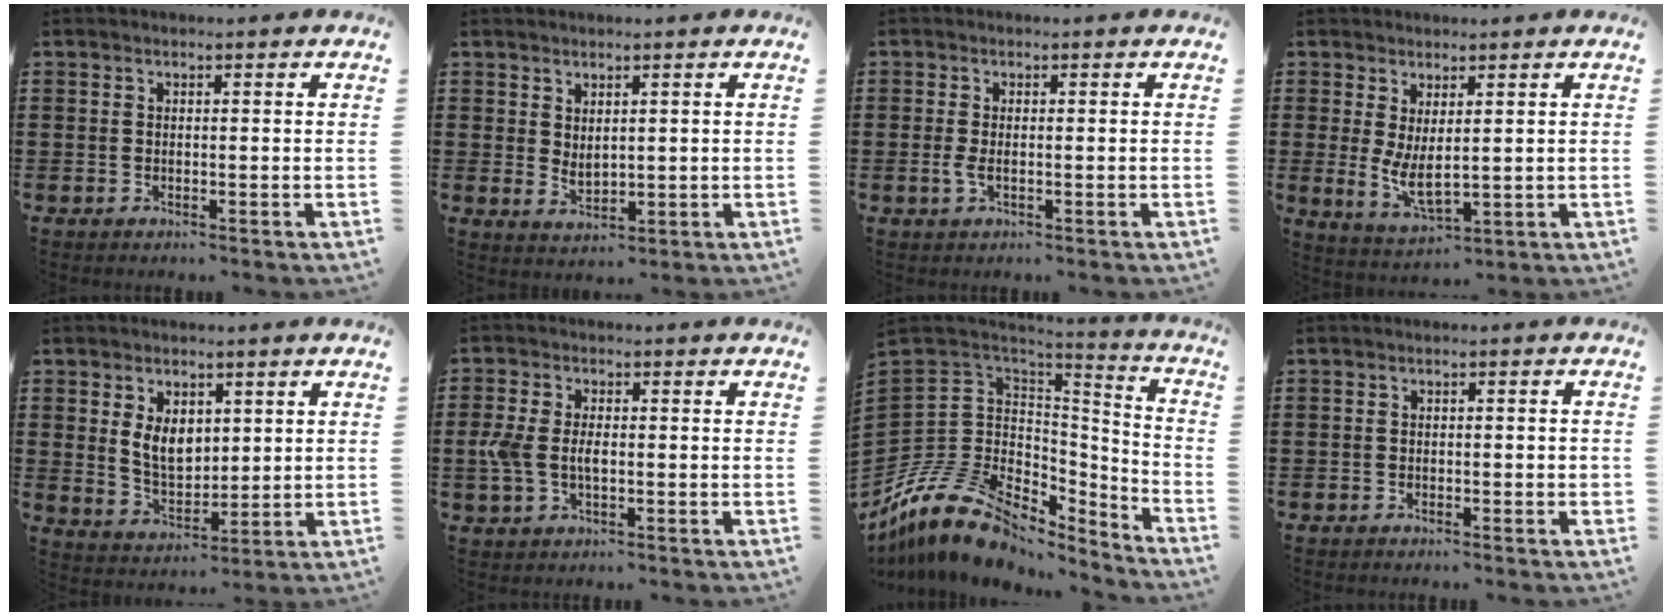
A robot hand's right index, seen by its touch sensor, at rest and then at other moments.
{"total": 2.1, "force": [1.3, 1.1, 1.3], "torque": [-0.025, 0.002, 0.024]}
{"total": 1.7, "force": [-0.3, 0.6, 1.5], "torque": [-0.037, -0.005, -0.008]}
{"total": 5.0, "force": [1.1, 2.0, 4.4], "torque": [-0.099, -0.005, 0.020]}
{"total": 6.1, "force": [1.9, 4.1, 4.1], "torque": [-0.083, 0.009, 0.033]}
{"total": 4.3, "force": [-0.5, 2.4, 3.5], "torque": [-0.095, -0.005, -0.018]}
{"total": 14.6, "force": [-8.8, 8.9, 7.4], "torque": [-0.182, 0.017, -0.160]}
{"total": 0.9, "force": [-0.8, 0.3, 0.3], "torque": [-0.010, -0.003, -0.016]}